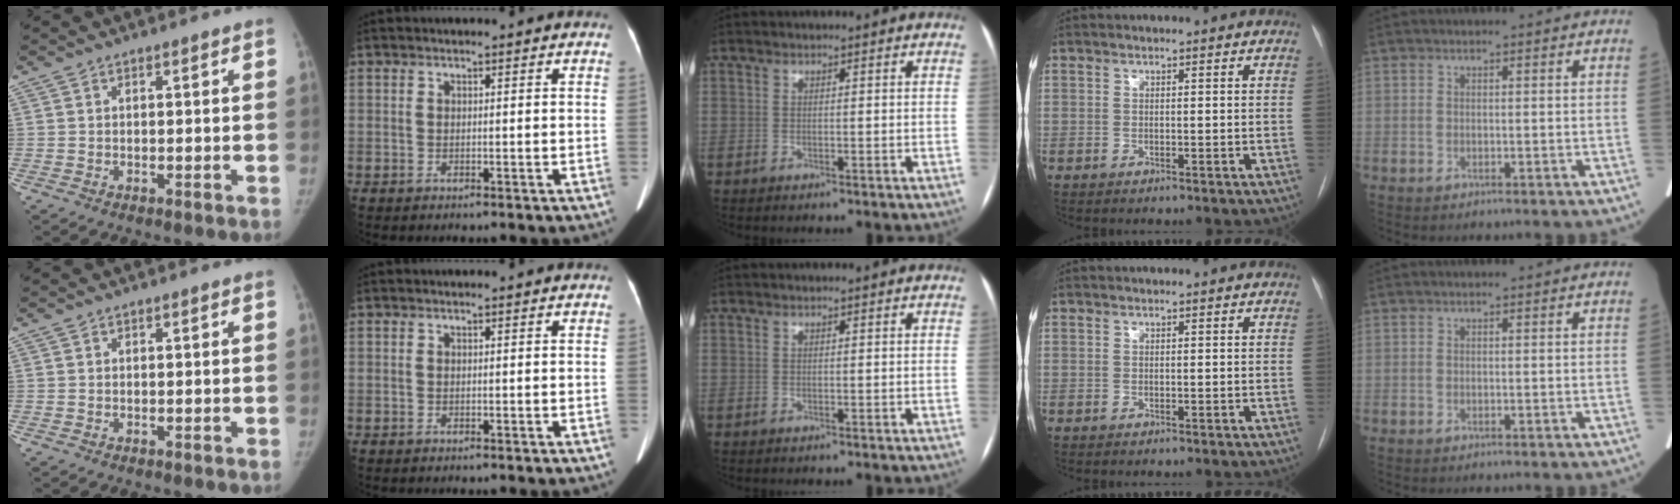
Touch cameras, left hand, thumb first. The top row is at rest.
{}